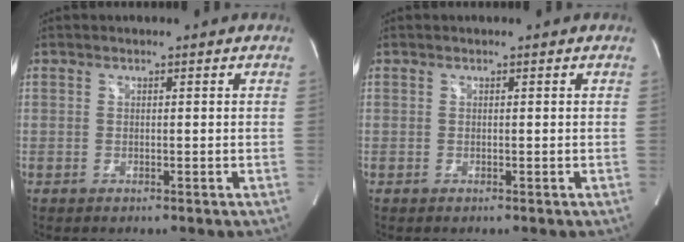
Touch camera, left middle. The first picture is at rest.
{"total": 0.0}